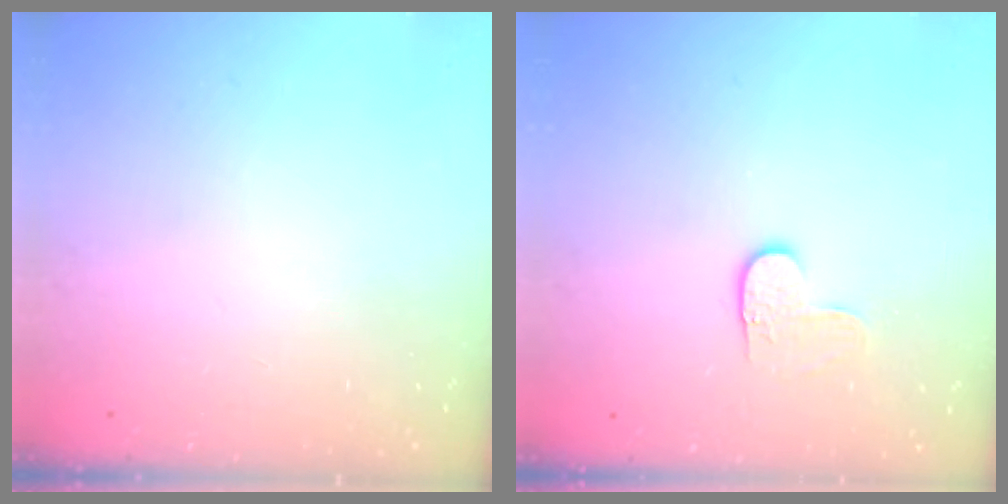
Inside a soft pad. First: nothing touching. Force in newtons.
{"total": 3.7, "press": 3.7, "slide": 0.2}